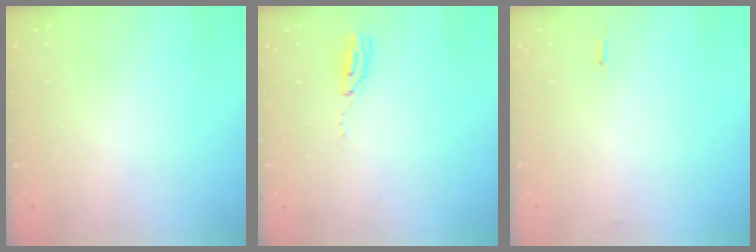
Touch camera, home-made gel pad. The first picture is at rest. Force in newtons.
{"total": 3.8, "press": 3.8, "slide": 0.3}
{"total": 4.8, "press": 4.6, "slide": 1.4}